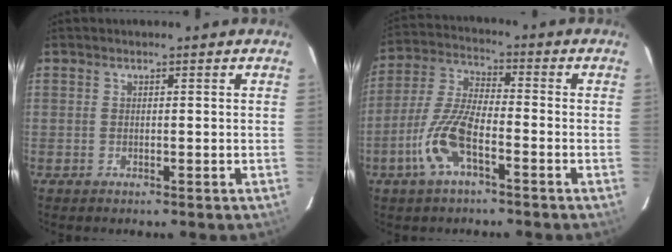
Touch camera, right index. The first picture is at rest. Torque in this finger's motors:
{"motor_torque": [0.95, -0.75, 0.26, 0.09]}